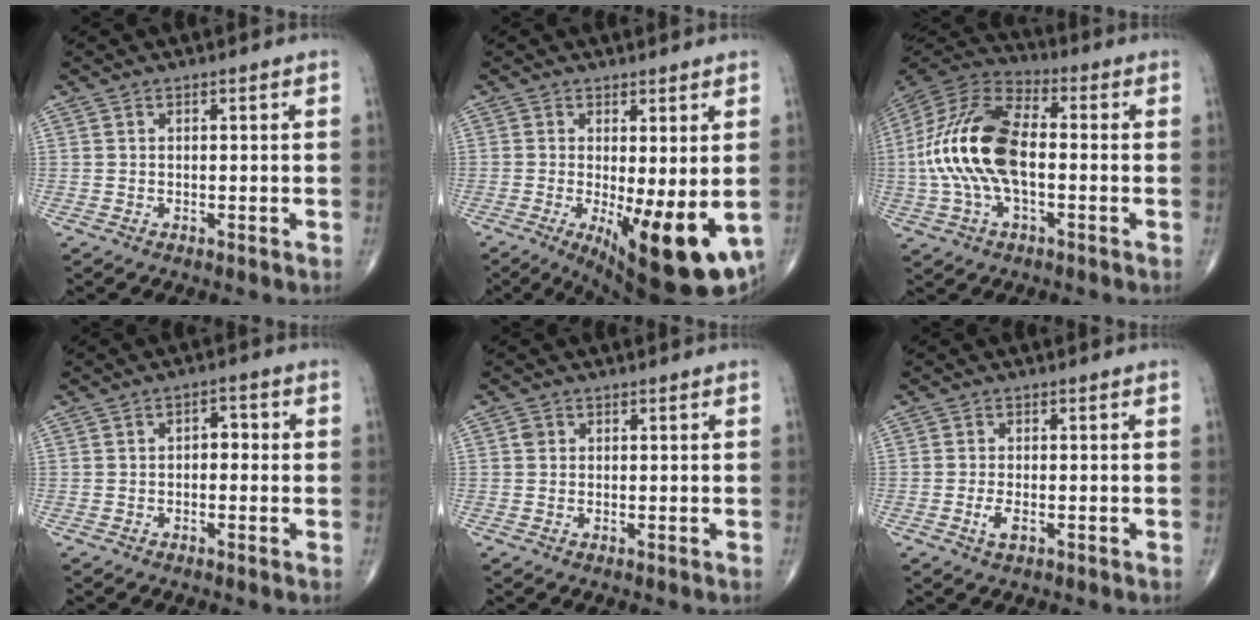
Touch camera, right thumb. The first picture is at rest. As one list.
[{"total": 14.9, "force": [-3.3, 4.7, 13.7], "torque": [-0.172, -0.028, -0.030]}, {"total": 18.7, "force": [-1.1, 9.5, 16.1], "torque": [-0.339, 0.030, -0.024]}, {"total": 2.9, "force": [-0.1, 1.8, 2.2], "torque": [-0.016, 0.012, -0.009]}, {"total": 1.1, "force": [0.3, 1.0, 0.4], "torque": [-0.001, 0.001, 0.003]}, {"total": 2.3, "force": [-0.9, 1.0, 1.9], "torque": [-0.042, -0.001, -0.017]}]